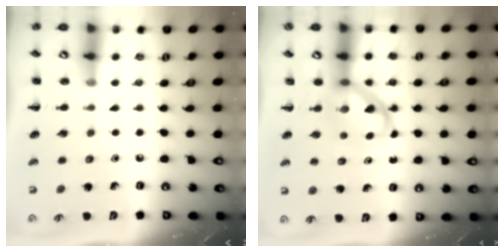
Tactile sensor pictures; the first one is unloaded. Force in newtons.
{"total": 5.2, "press": 5.1, "slide": 1.0}